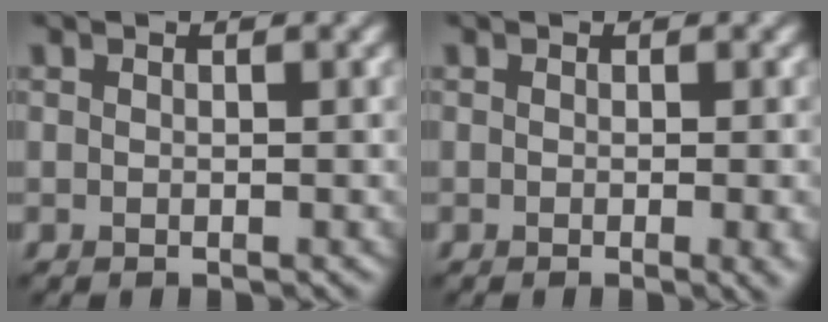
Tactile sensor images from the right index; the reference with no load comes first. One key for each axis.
{"total": 2.4, "fx": -0.4, "fy": 0.7, "fz": 2.3, "tx": -0.022, "ty": -0.003, "tz": -0.005}